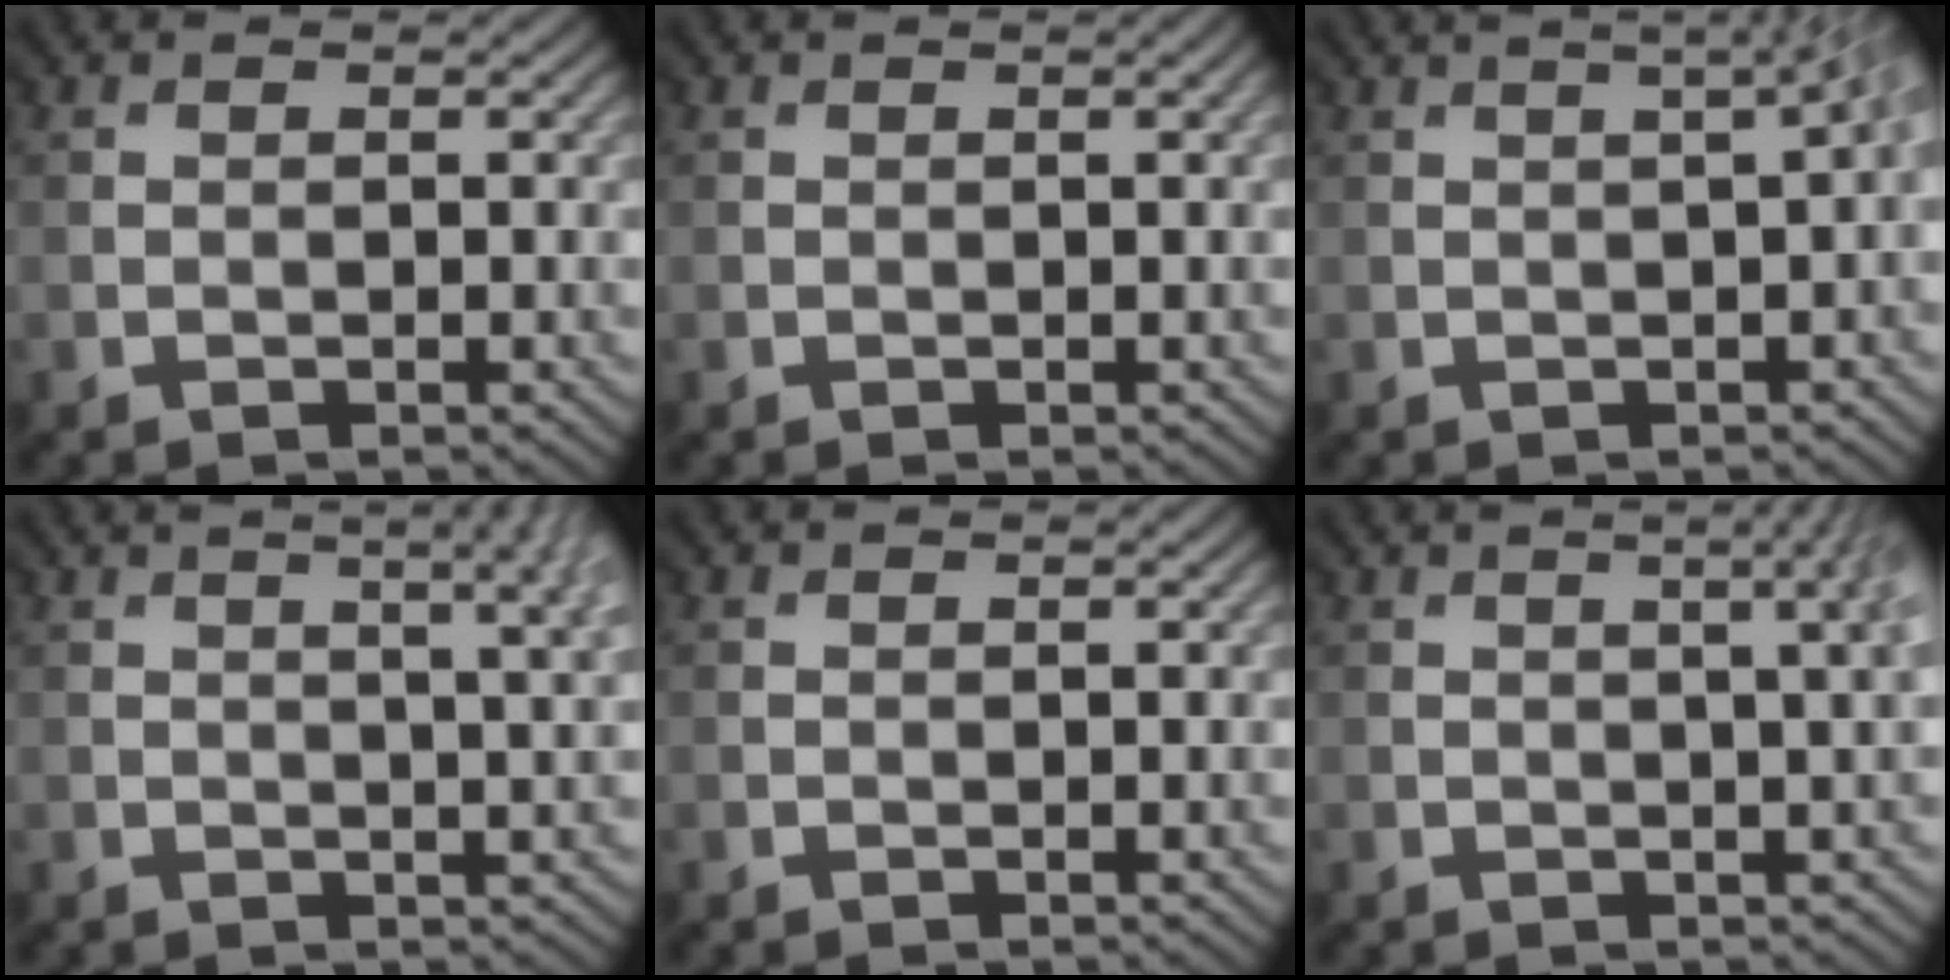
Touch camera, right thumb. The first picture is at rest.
{"total": 0.6, "force": [0.0, -0.5, -0.2], "torque": [0.006, 0.000, 0.001]}
{"total": 4.9, "force": [1.0, 1.7, 4.5], "torque": [-0.019, 0.037, -0.006]}
{"total": 7.0, "force": [2.8, 2.5, 6.0], "torque": [-0.047, 0.039, 0.018]}
{"total": 0.0}
{"total": 4.5, "force": [1.6, 1.4, 4.0], "torque": [-0.021, 0.029, 0.000]}